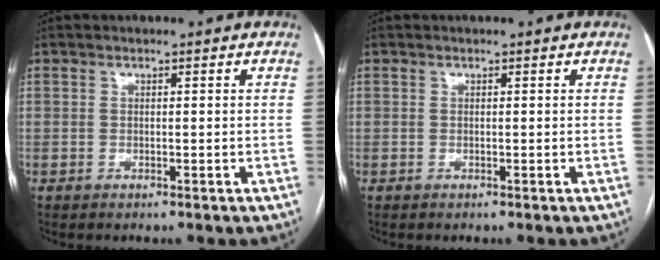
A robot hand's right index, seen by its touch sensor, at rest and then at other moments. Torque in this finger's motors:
{"motor_torque": [0.00, 0.00, 0.00, 0.00]}